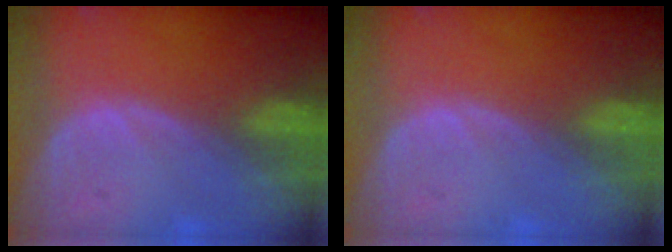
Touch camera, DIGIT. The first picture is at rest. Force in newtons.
{"total": 0.0}